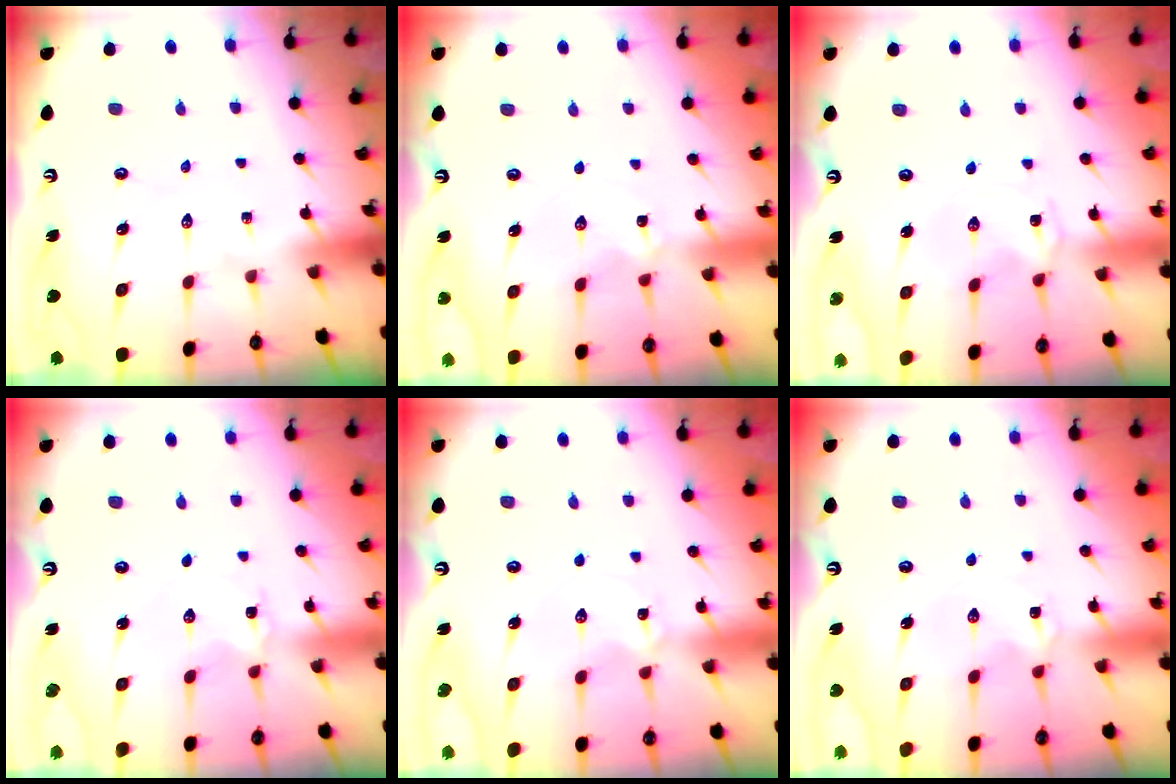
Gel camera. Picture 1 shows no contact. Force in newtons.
{"total": 0.8, "press": 0.7, "slide": 0.3}
{"total": 0.5, "press": 0.5, "slide": 0.1}
{"total": 0.0}
{"total": 1.0, "press": 1.0, "slide": 0.1}
{"total": 1.1, "press": 1.1, "slide": 0.2}